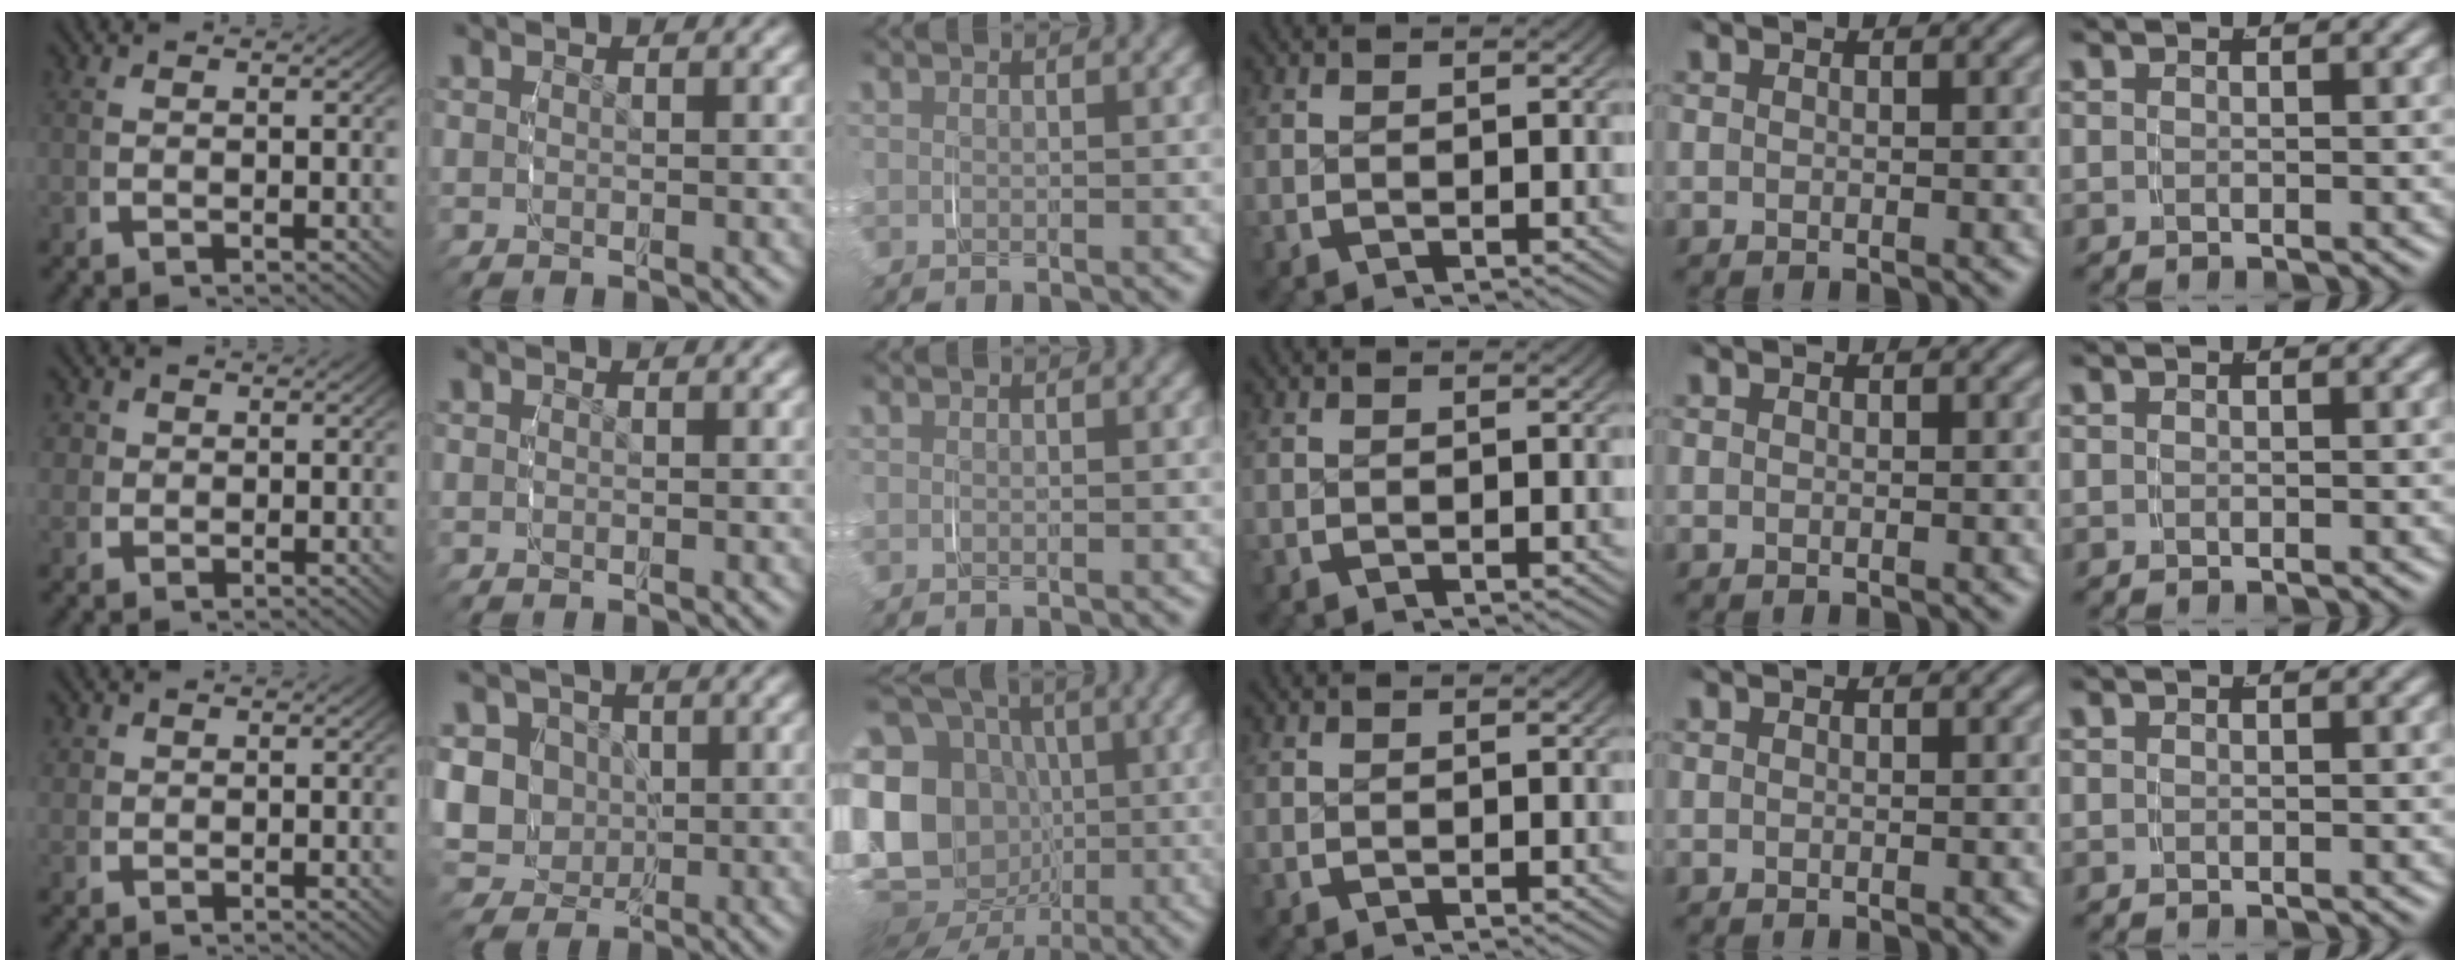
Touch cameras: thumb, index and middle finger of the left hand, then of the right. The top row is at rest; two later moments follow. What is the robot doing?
{"motion": "grasp_and_lifting", "object": "paper towel"}